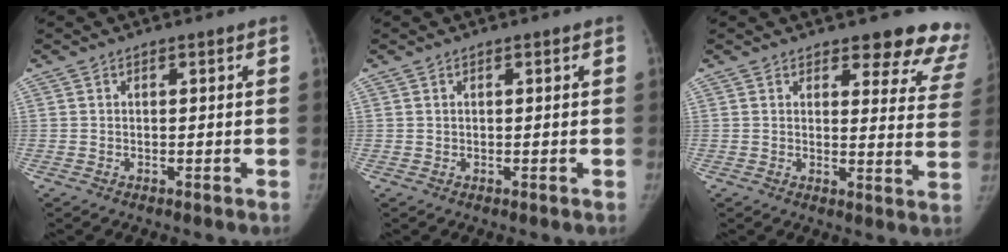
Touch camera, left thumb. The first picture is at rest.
{"total": 0.0}
{"total": 12.9, "force": [11.5, 4.3, 4.0], "torque": [0.009, -0.090, 0.104]}